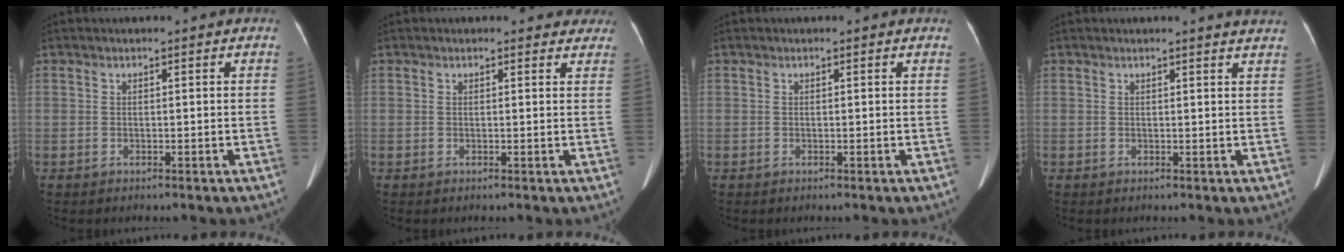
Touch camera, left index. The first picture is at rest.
{"total": 4.0, "force": [3.6, 1.7, 0.4], "torque": [0.014, -0.004, 0.021]}
{"total": 0.0}
{"total": 3.6, "force": [3.5, -0.3, 1.0], "torque": [-0.014, -0.009, 0.020]}